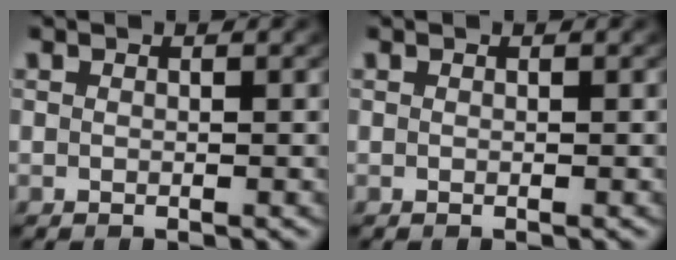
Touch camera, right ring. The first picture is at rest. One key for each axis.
{"total": 0.0}